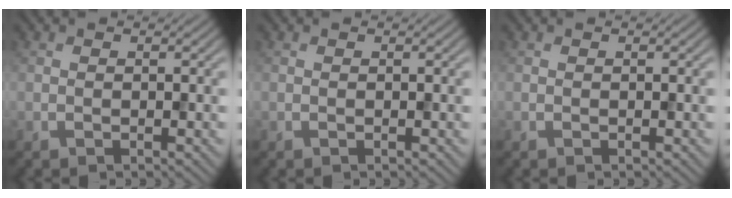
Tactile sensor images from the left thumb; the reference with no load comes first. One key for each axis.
{"total": 0.0}
{"total": 0.0}